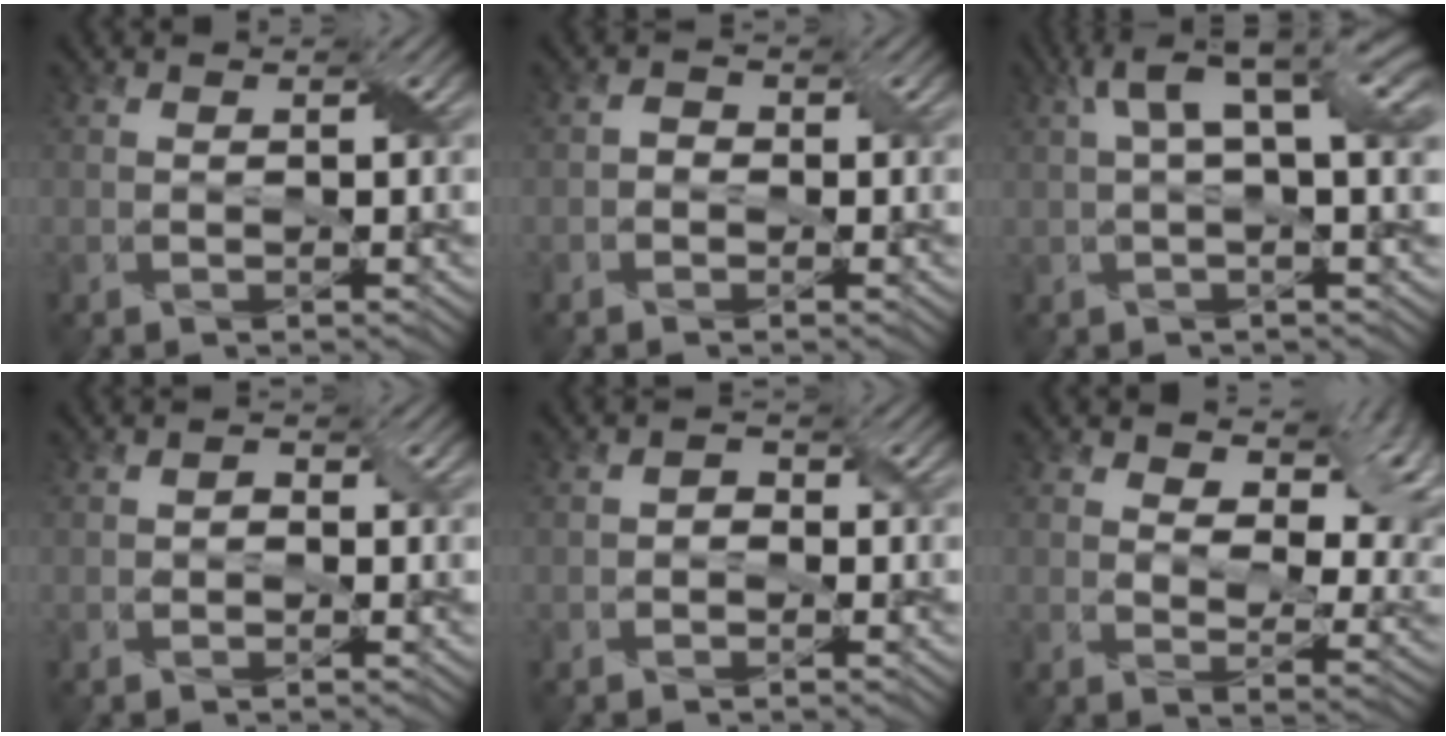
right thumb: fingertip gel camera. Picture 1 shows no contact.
{"total": 1.2, "force": [-0.6, 1.0, 0.4], "torque": [-0.008, 0.003, -0.016]}
{"total": 8.9, "force": [3.1, 2.4, 7.9], "torque": [-0.142, 0.024, 0.053]}
{"total": 1.0, "force": [-0.3, 0.8, 0.4], "torque": [-0.007, -0.001, -0.010]}
{"total": 1.2, "force": [-0.6, 0.9, 0.5], "torque": [-0.011, 0.002, -0.016]}
{"total": 10.8, "force": [5.4, 5.7, 7.4], "torque": [-0.117, -0.006, 0.089]}